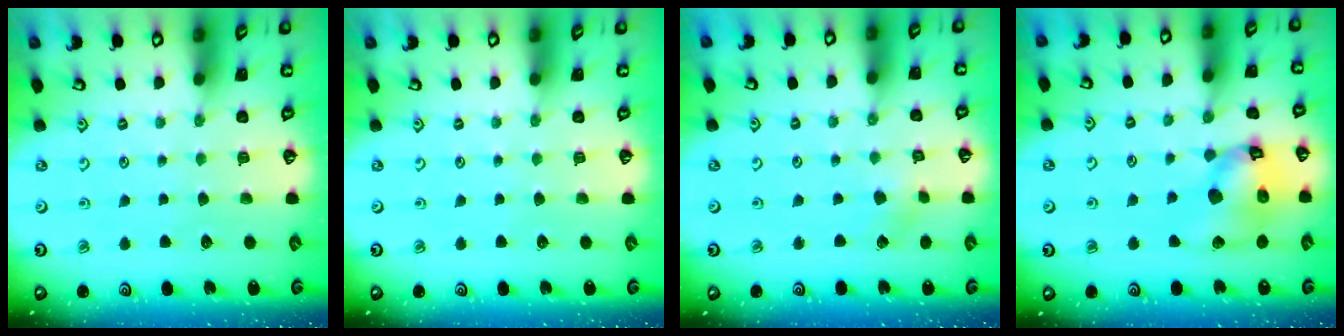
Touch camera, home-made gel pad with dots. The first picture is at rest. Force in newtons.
{"total": 0.0}
{"total": 2.5, "press": 2.4, "slide": 0.8}
{"total": 14.8, "press": 14.7, "slide": 1.7}